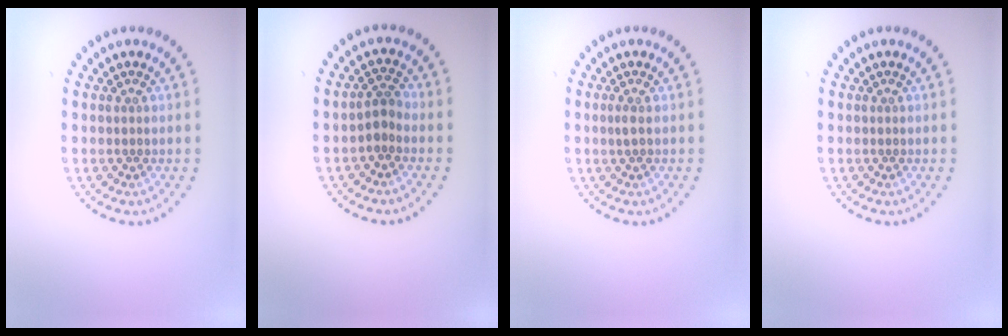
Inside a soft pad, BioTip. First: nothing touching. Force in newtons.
{"total": 1.6, "press": 1.3, "slide": 0.9}
{"total": 0.6, "press": 0.5, "slide": 0.3}
{"total": 0.0}